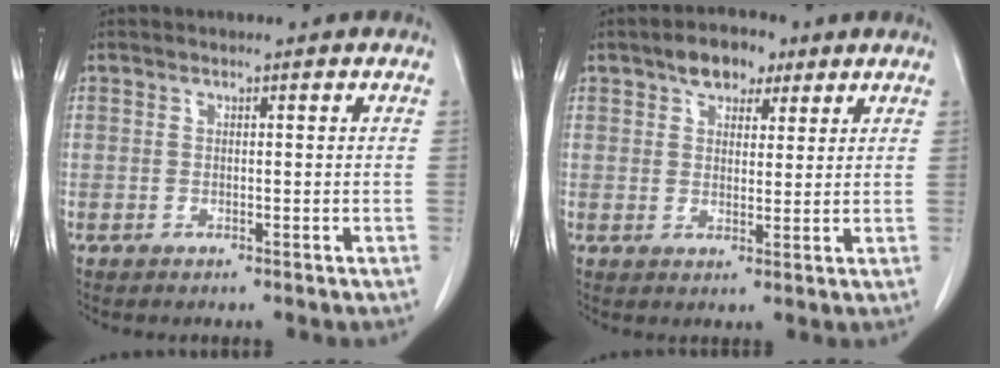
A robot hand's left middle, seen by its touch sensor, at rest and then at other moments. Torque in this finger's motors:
{"motor_torque": [0.72, -0.71, 0.02, 0.03]}